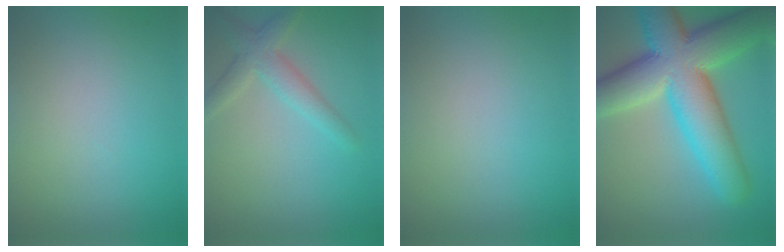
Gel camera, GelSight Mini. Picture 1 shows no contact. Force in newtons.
{"total": 3.0, "press": 3.0, "slide": 0.1}
{"total": 0.0}
{"total": 13.1, "press": 13.1, "slide": 0.6}